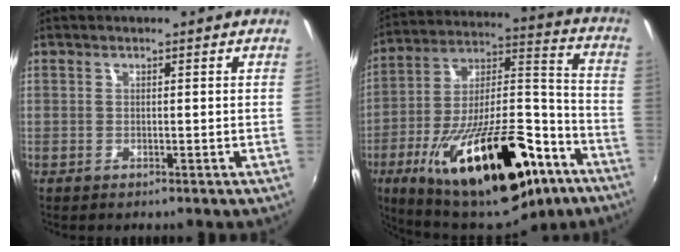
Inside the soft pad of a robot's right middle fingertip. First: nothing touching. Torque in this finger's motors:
{"motor_torque": [2.14, 0.00, 0.86, 0.21]}